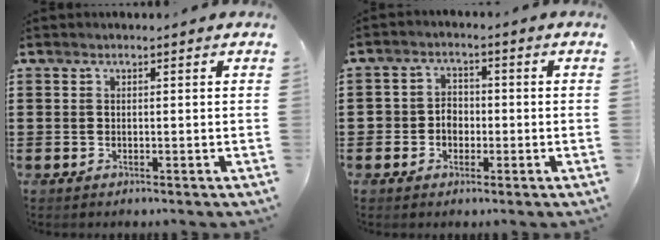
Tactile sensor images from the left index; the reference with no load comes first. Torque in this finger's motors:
{"motor_torque": [0.71, 1.09, 0.06, 0.01]}